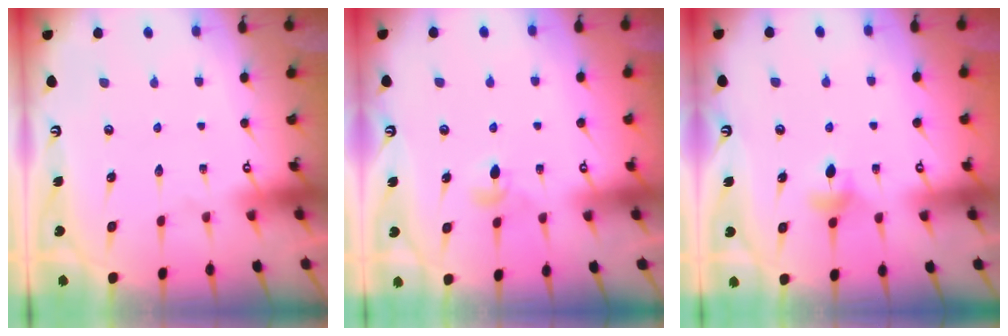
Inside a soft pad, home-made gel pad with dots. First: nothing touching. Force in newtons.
{"total": 4.2, "press": 4.1, "slide": 1.0}
{"total": 4.8, "press": 4.8, "slide": 0.7}